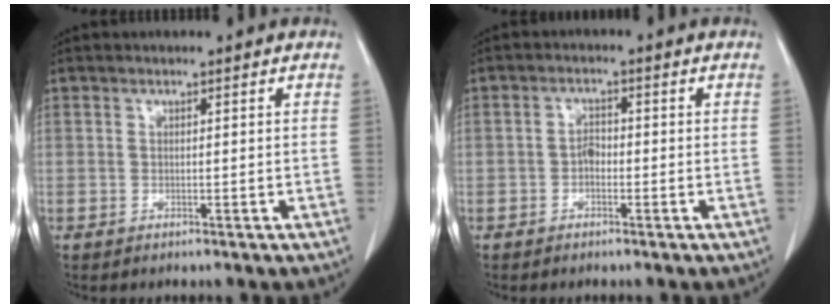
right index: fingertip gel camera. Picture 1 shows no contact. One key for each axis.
{"total": 1.8, "fx": -0.7, "fy": 1.0, "fz": 1.3, "tx": -0.019, "ty": 0.006, "tz": -0.013}